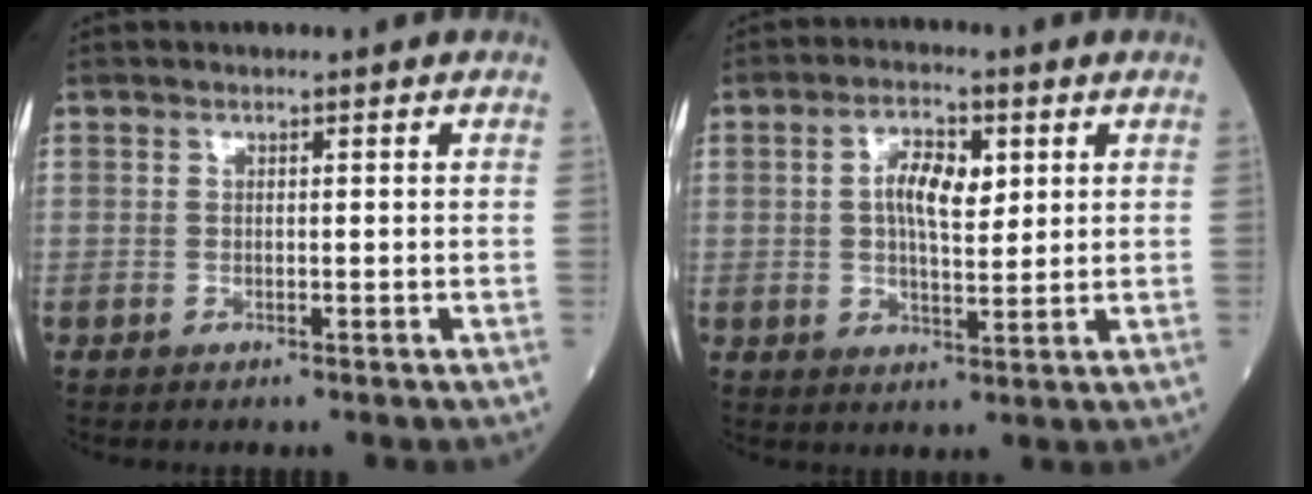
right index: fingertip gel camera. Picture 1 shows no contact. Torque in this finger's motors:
{"motor_torque": [0.23, 0.08, 0.13, 0.03]}